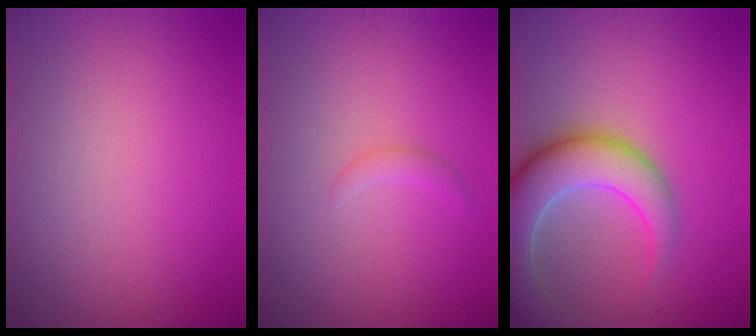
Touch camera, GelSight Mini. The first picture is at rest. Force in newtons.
{"total": 0.8, "press": 0.8, "slide": 0.1}
{"total": 8.4, "press": 8.3, "slide": 0.9}